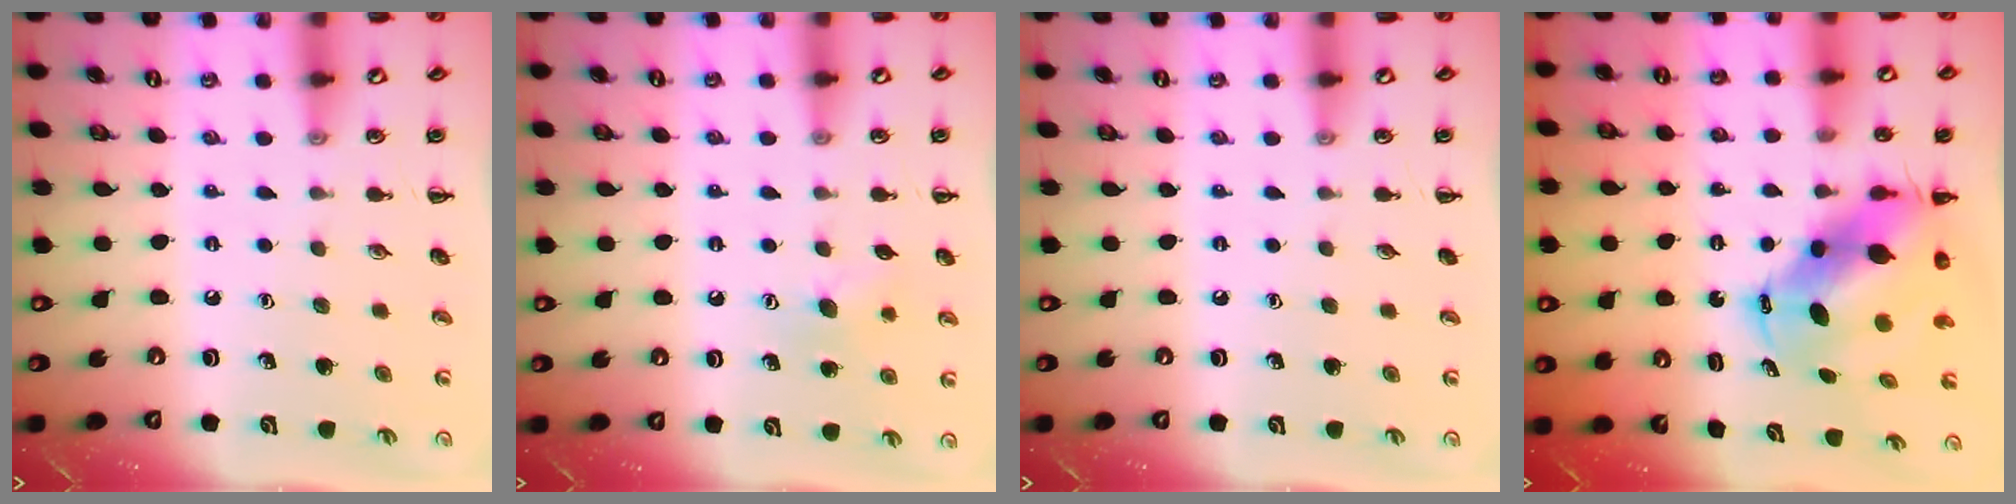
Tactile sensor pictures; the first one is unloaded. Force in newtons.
{"total": 7.5, "press": 7.3, "slide": 1.6}
{"total": 0.0}
{"total": 9.6, "press": 9.3, "slide": 2.5}